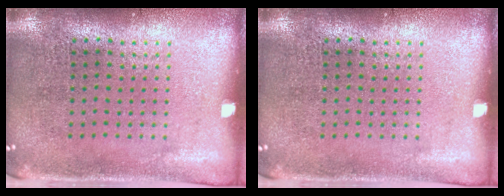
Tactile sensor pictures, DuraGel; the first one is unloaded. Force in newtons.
{"total": 0.0}